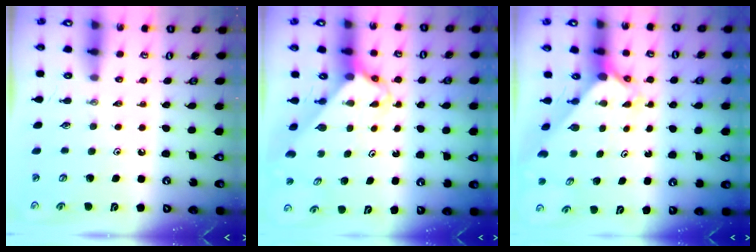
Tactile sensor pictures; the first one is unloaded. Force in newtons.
{"total": 2.9, "press": 2.9, "slide": 0.3}
{"total": 2.6, "press": 2.6, "slide": 0.2}